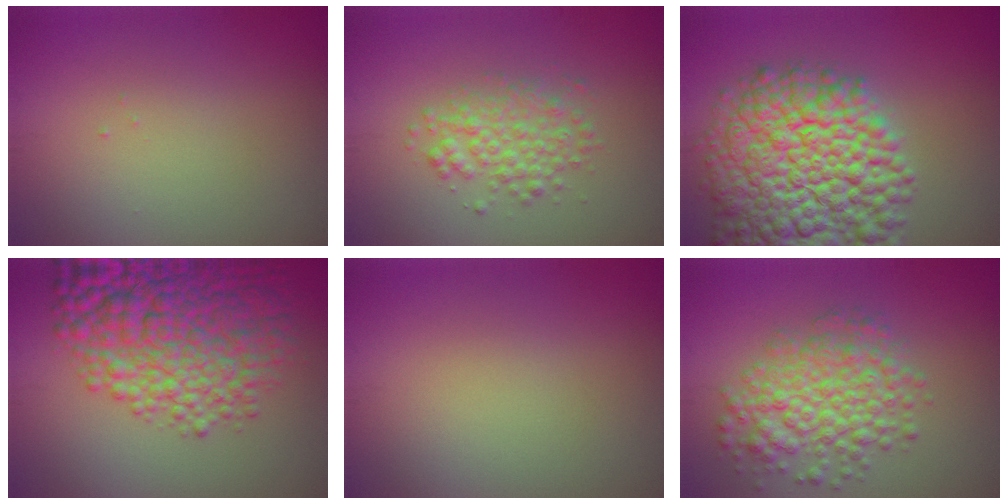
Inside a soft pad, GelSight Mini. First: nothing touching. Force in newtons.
{"total": 3.0, "press": 3.0, "slide": 0.1}
{"total": 14.7, "press": 14.7, "slide": 0.6}
{"total": 10.1, "press": 10.1, "slide": 0.3}
{"total": 0.0}
{"total": 5.7, "press": 5.7, "slide": 0.1}